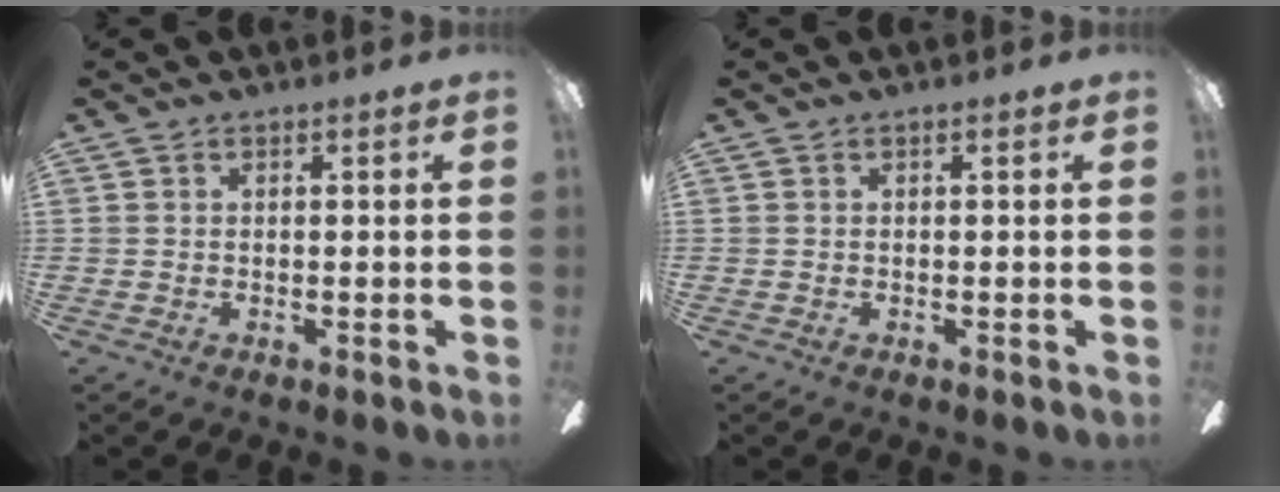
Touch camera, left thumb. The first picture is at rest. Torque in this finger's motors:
{"motor_torque": [-0.10, 0.10, -0.12, 0.18, 0.00]}